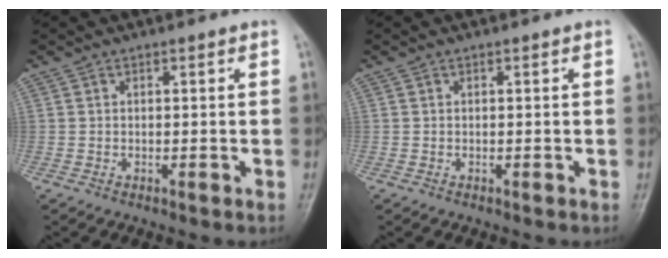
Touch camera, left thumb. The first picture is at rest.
{"total": 0.0}